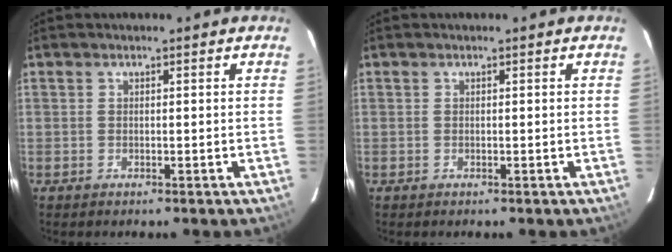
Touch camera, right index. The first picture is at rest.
{"total": 0.0}